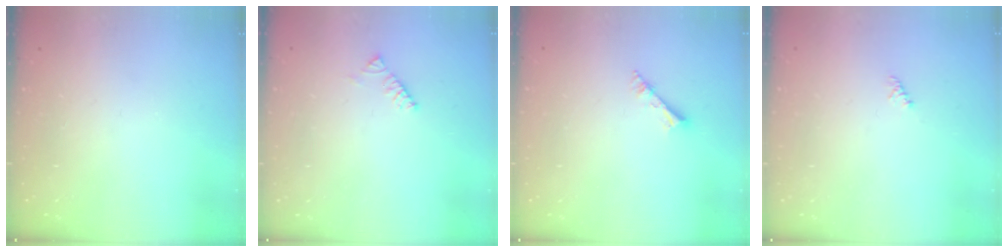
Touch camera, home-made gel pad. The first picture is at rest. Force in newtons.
{"total": 2.9, "press": 2.9, "slide": 0.5}
{"total": 2.7, "press": 2.7, "slide": 0.3}
{"total": 1.1, "press": 1.1, "slide": 0.3}